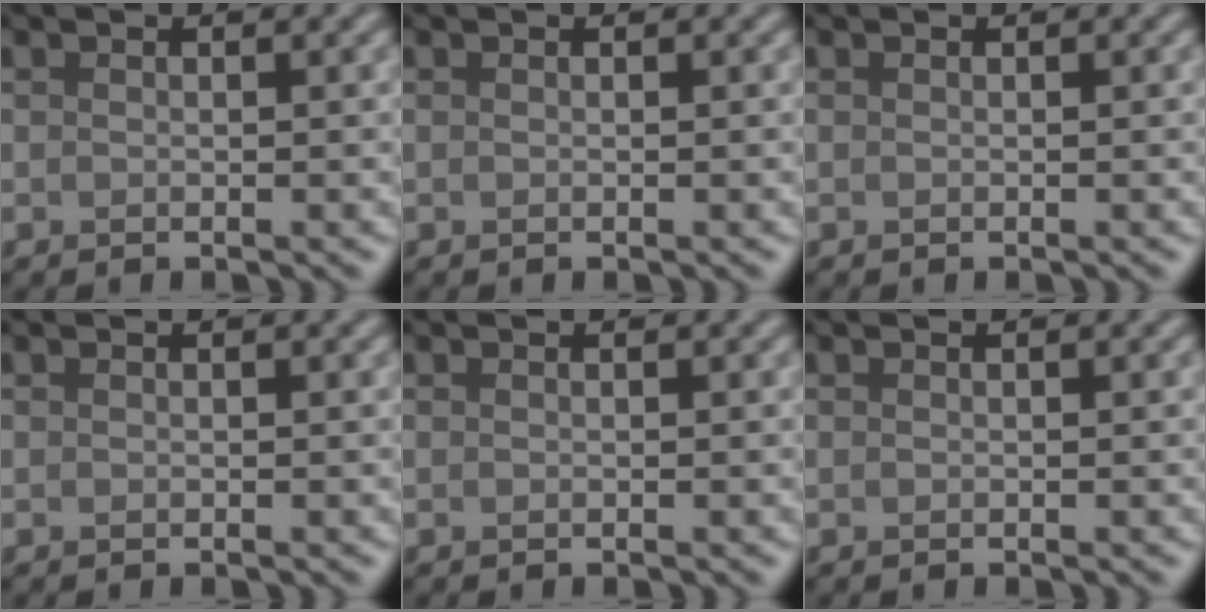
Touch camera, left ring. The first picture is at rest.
{"total": 0.0}
{"total": 0.0}
{"total": 0.0}
{"total": 0.0}
{"total": 0.0}